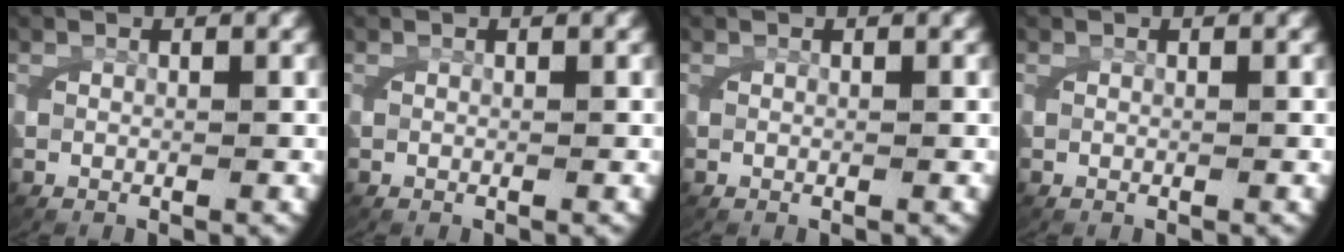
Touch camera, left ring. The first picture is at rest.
{"total": 0.0}
{"total": 0.0}
{"total": 0.0}